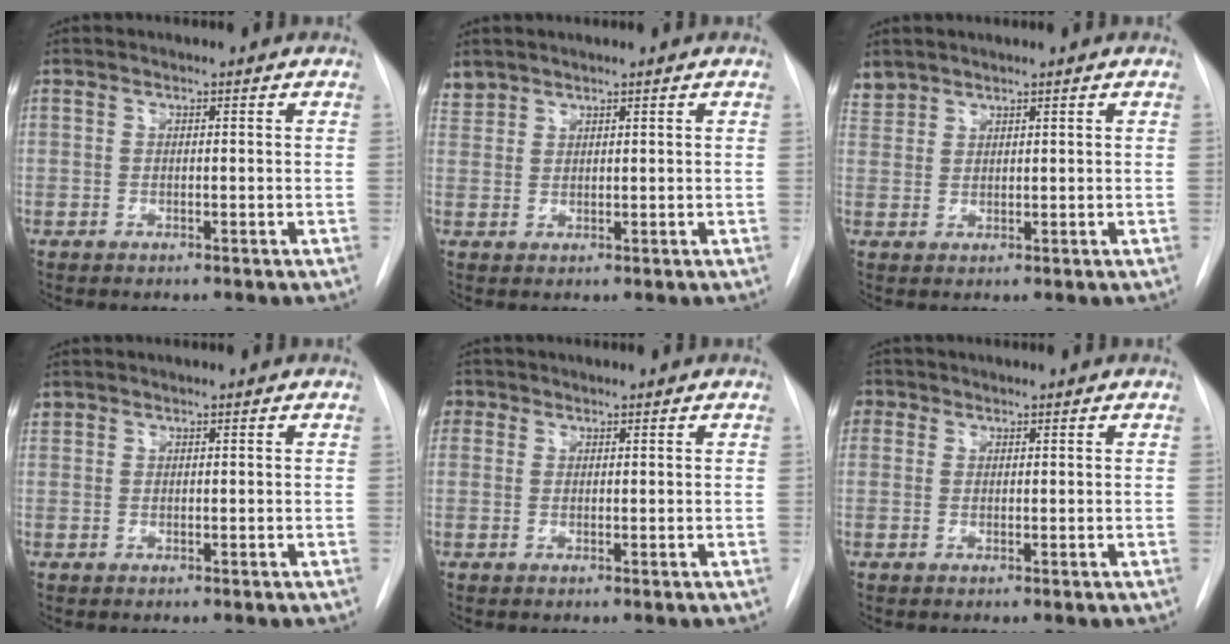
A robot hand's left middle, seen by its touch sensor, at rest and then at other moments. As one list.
[{"total": 2.3, "force": [2.1, 0.8, -0.2], "torque": [0.004, 0.012, 0.043]}, {"total": 2.7, "force": [2.5, 1.0, -0.2], "torque": [0.004, 0.013, 0.051]}, {"total": 0.7, "force": [0.6, 0.4, 0.0], "torque": [0.002, 0.010, 0.012]}, {"total": 2.6, "force": [1.0, 2.3, 0.5], "torque": [-0.002, 0.011, 0.017]}, {"total": 2.7, "force": [1.0, 2.4, 0.5], "torque": [-0.005, 0.011, 0.018]}]